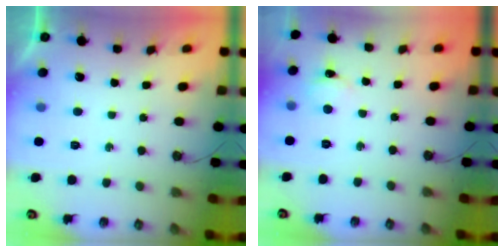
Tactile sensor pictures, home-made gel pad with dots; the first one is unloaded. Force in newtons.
{"total": 2.2, "press": 2.2, "slide": 0.3}